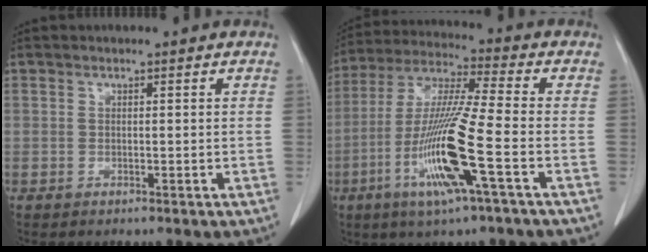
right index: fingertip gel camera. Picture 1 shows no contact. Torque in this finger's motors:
{"motor_torque": [2.14, 0.00, 0.52, 0.21]}